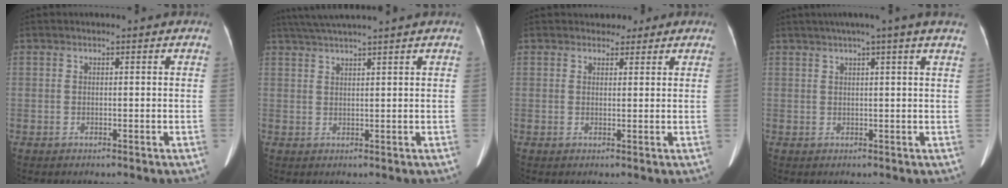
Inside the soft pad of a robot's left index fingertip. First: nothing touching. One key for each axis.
{"total": 6.8, "fx": 5.7, "fy": -1.2, "fz": 3.4, "tx": -0.057, "ty": 0.032, "tz": 0.093}
{"total": 2.9, "fx": 2.3, "fy": 1.7, "fz": 0.4, "tx": 0.004, "ty": 0.003, "tz": 0.025}
{"total": 7.3, "fx": 5.5, "fy": -1.0, "fz": 4.7, "tx": -0.063, "ty": 0.028, "tz": 0.061}